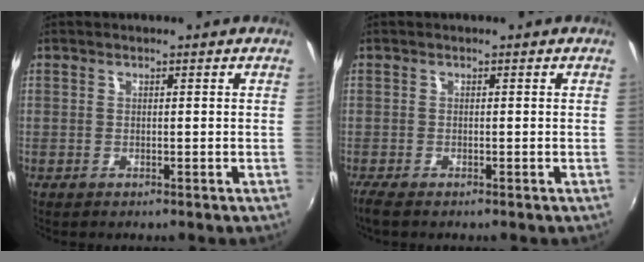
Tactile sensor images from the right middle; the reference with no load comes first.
{"total": 1.9, "force": [-1.5, 0.3, 1.2], "torque": [-0.027, -0.008, -0.029]}